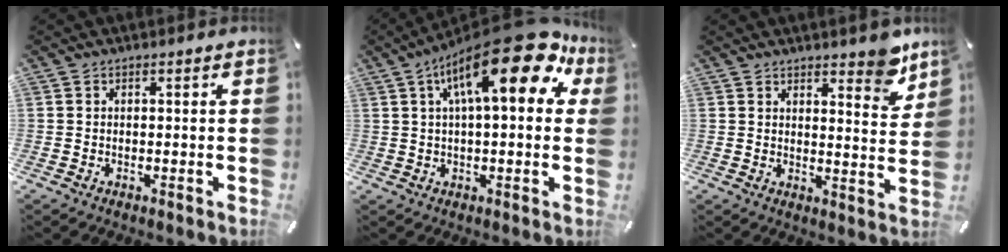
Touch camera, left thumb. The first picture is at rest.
{"total": 20.8, "force": [8.6, 7.3, 17.4], "torque": [-0.275, -0.046, 0.128]}
{"total": 7.0, "force": [5.8, 2.6, 2.8], "torque": [-0.015, -0.045, 0.098]}